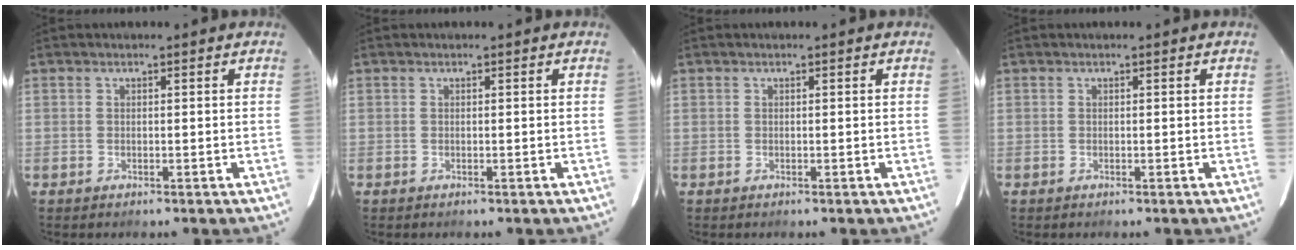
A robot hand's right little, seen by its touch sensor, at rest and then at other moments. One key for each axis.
{"total": 0.0}
{"total": 0.0}
{"total": 0.0}